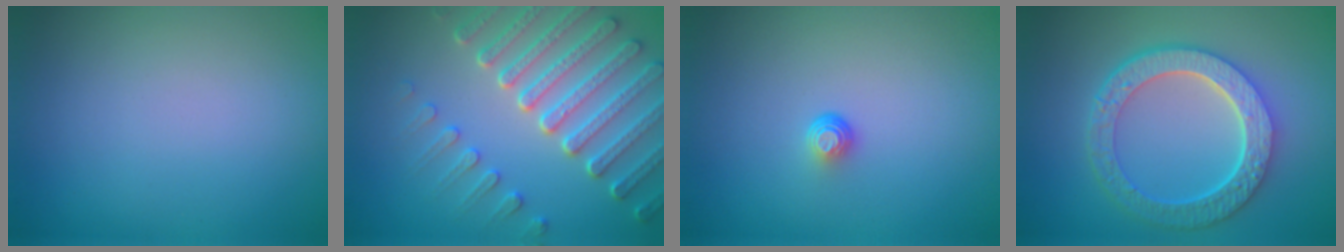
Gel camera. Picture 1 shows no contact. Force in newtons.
{"total": 7.5, "press": 5.5, "slide": 5.0}
{"total": 1.0, "press": 0.6, "slide": 0.8}
{"total": 6.7, "press": 5.0, "slide": 4.5}